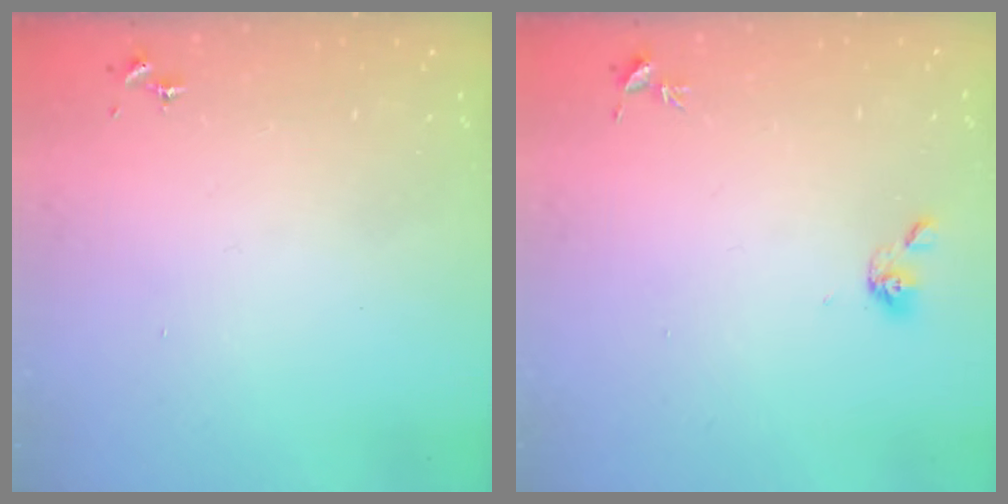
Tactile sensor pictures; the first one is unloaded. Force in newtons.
{"total": 5.2, "press": 4.6, "slide": 2.3}